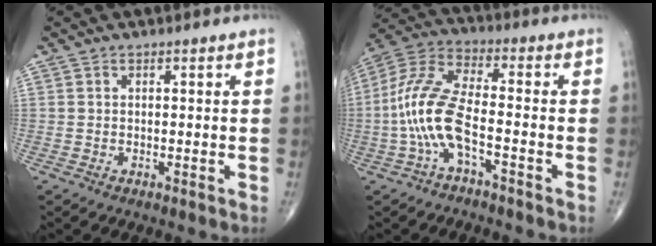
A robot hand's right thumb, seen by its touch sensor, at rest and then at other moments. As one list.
[{"total": 12.3, "force": [-3.6, 4.4, 10.9], "torque": [-0.251, 0.042, -0.074]}]